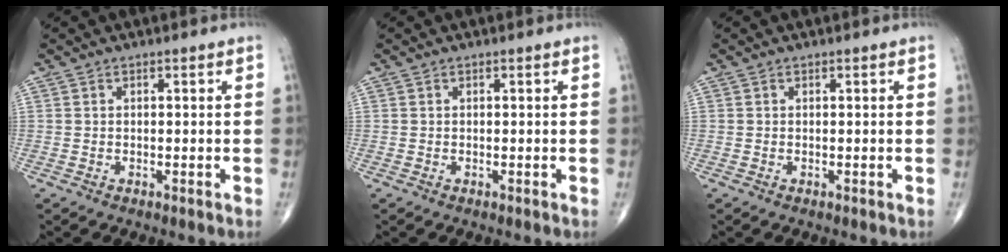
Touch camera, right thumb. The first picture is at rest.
{"total": 0.0}
{"total": 0.0}